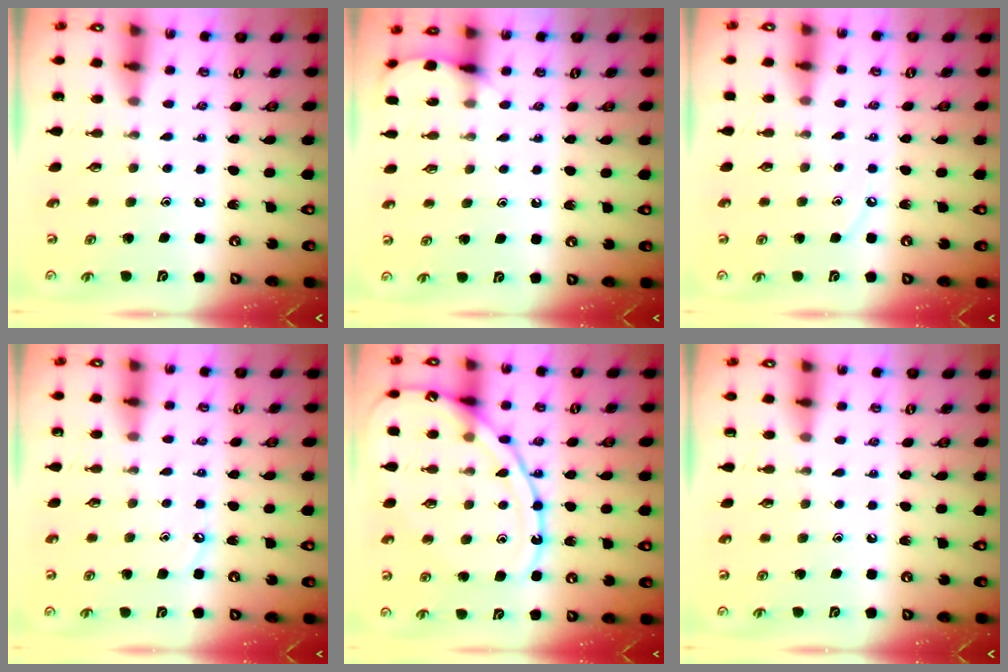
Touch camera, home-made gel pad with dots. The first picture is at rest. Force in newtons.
{"total": 3.9, "press": 3.9, "slide": 0.3}
{"total": 3.2, "press": 3.2, "slide": 0.4}
{"total": 4.3, "press": 4.3, "slide": 0.6}
{"total": 14.1, "press": 14.0, "slide": 1.5}
{"total": 0.0}